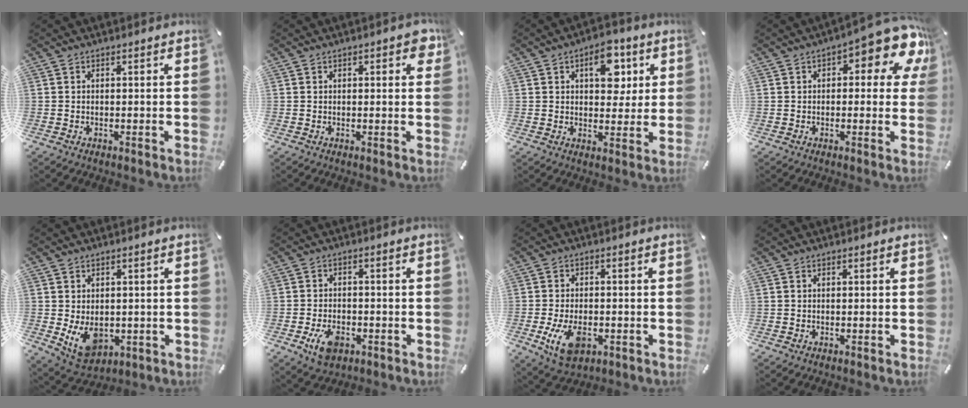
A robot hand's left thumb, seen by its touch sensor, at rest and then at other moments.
{"total": 3.4, "force": [1.2, 1.7, 2.7], "torque": [-0.032, -0.001, 0.016]}
{"total": 10.1, "force": [3.7, 6.2, 7.1], "torque": [-0.085, -0.006, 0.058]}
{"total": 11.5, "force": [6.0, 4.4, 8.8], "torque": [-0.105, -0.047, 0.098]}
{"total": 8.1, "force": [-0.9, 6.2, 5.2], "torque": [-0.094, -0.002, -0.013]}
{"total": 6.2, "force": [-2.6, 4.1, 3.9], "torque": [-0.078, 0.006, -0.051]}
{"total": 8.2, "force": [-2.5, 5.1, 6.0], "torque": [-0.125, 0.002, -0.045]}
{"total": 0.0}